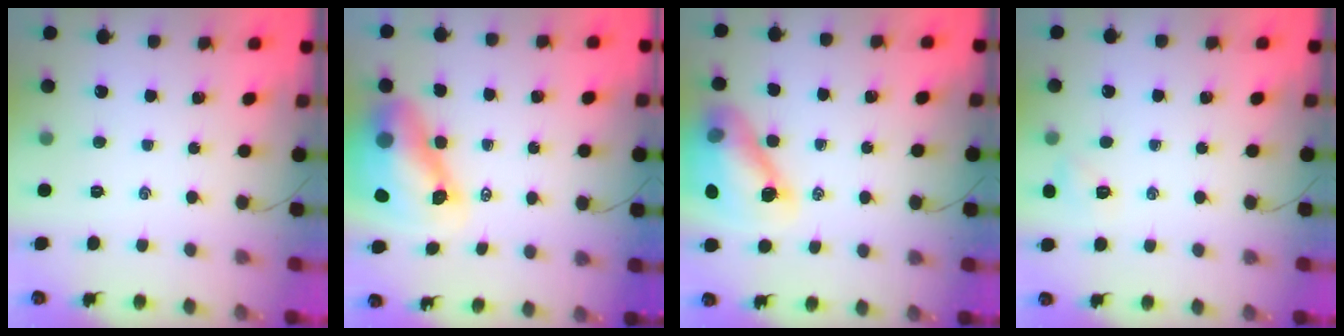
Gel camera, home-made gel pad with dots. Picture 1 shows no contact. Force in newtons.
{"total": 10.9, "press": 10.4, "slide": 3.5}
{"total": 13.8, "press": 13.3, "slide": 3.7}
{"total": 4.5, "press": 4.3, "slide": 1.2}